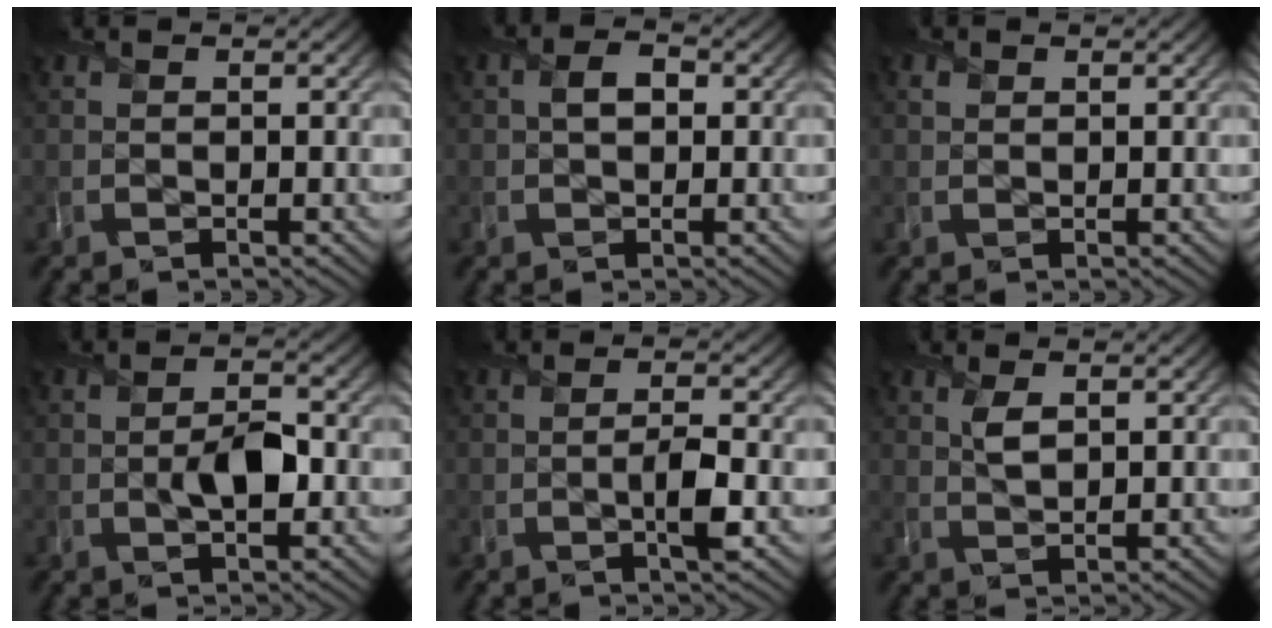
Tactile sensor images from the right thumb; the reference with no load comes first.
{"total": 2.2, "force": [0.1, 1.6, 1.5], "torque": [-0.030, 0.000, 0.002]}
{"total": 0.6, "force": [0.4, 0.5, -0.1], "torque": [0.002, -0.001, 0.007]}
{"total": 3.7, "force": [-0.6, 1.9, 3.1], "torque": [-0.057, 0.000, -0.009]}
{"total": 2.6, "force": [-0.9, 0.4, 2.4], "torque": [-0.043, 0.002, -0.020]}
{"total": 2.2, "force": [1.1, 1.0, 1.6], "torque": [-0.037, -0.001, 0.023]}